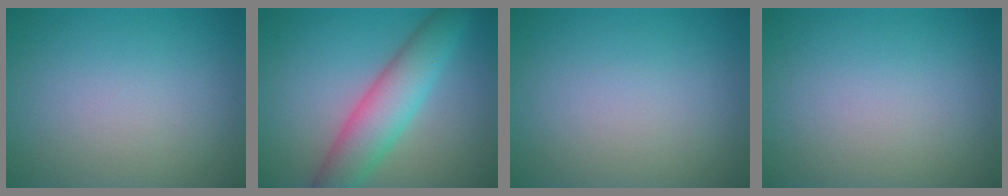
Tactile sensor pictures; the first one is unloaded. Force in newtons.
{"total": 6.2, "press": 6.2, "slide": 0.2}
{"total": 0.0}
{"total": 0.0}